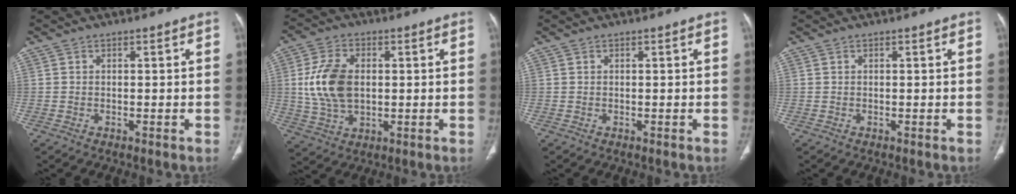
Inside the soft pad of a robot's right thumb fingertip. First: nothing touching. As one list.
[{"total": 11.5, "force": [0.9, 7.3, 8.9], "torque": [-0.174, 0.001, 0.024]}, {"total": 0.0}, {"total": 0.0}]